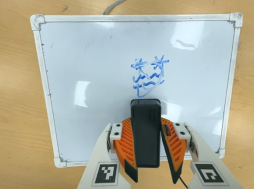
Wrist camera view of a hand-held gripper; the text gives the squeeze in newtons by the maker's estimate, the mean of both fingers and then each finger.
{"total": 9.2, "left": 7.1, "right": 11.3}